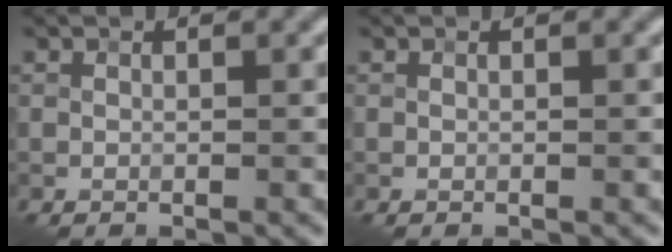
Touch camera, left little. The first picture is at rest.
{"total": 0.0}